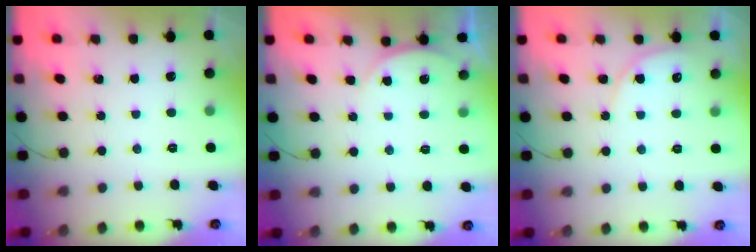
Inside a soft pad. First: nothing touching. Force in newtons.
{"total": 3.1, "press": 3.1, "slide": 0.3}
{"total": 4.6, "press": 4.6, "slide": 0.3}